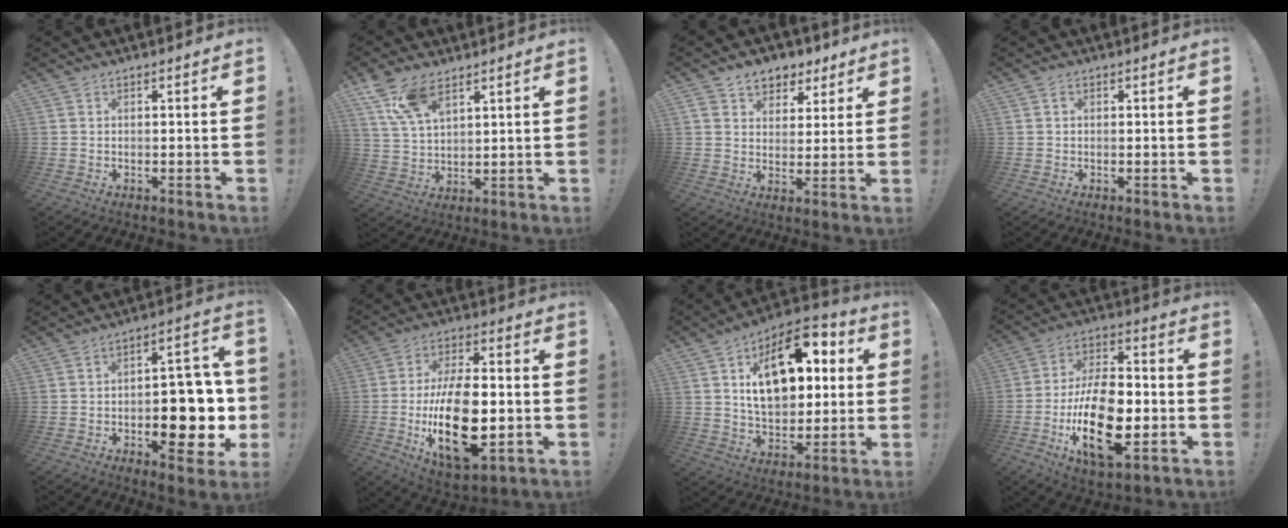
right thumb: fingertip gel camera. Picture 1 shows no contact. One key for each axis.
{"total": 11.8, "fx": 7.2, "fy": 6.2, "fz": 6.8, "tx": -0.124, "ty": -0.024, "tz": 0.141}
{"total": 7.7, "fx": 4.5, "fy": 5.9, "fz": 2.1, "tx": -0.030, "ty": -0.023, "tz": 0.089}
{"total": 0.9, "fx": 0.3, "fy": 0.8, "fz": 0.3, "tx": 0.001, "ty": 0.002, "tz": 0.003}
{"total": 15.4, "fx": -3.6, "fy": 9.0, "fz": 12.0, "tx": -0.133, "ty": 0.021, "tz": -0.048}
{"total": 23.2, "fx": -3.6, "fy": 12.0, "fz": 19.6, "tx": -0.343, "ty": 0.002, "tz": -0.052}
{"total": 20.8, "fx": 6.3, "fy": 12.5, "fz": 15.4, "tx": -0.222, "ty": -0.016, "tz": 0.108}
{"total": 22.7, "fx": -6.0, "fy": 11.8, "fz": 18.4, "tx": -0.332, "ty": 0.019, "tz": -0.096}